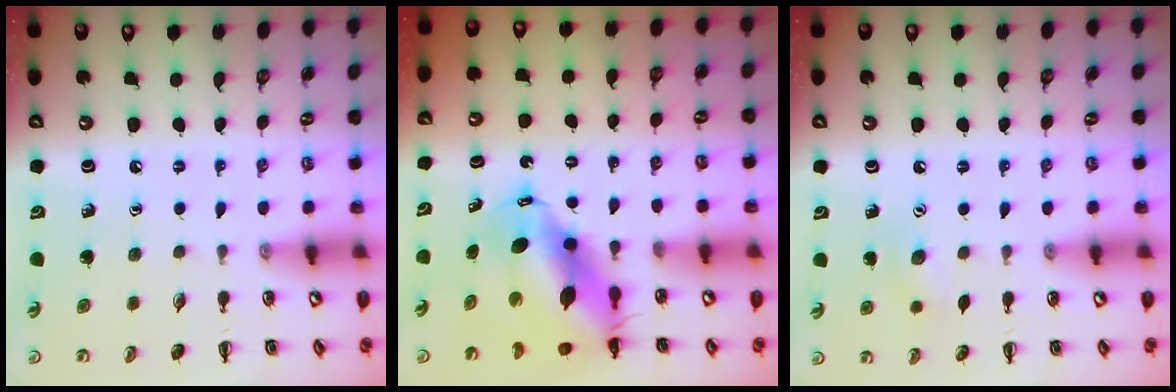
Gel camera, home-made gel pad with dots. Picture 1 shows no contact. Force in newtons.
{"total": 10.5, "press": 10.2, "slide": 2.5}
{"total": 6.3, "press": 6.0, "slide": 1.9}